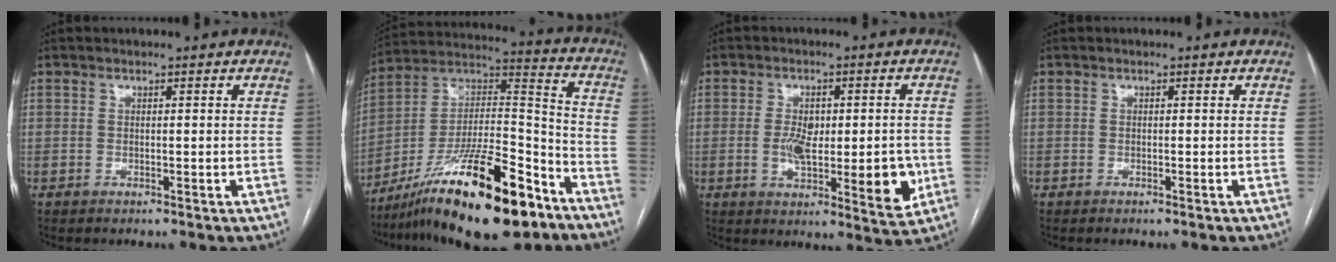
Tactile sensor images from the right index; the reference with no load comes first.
{"total": 24.3, "force": [-15.8, 5.1, 17.8], "torque": [-0.285, 0.007, -0.262]}
{"total": 12.0, "force": [-1.4, 4.4, 11.1], "torque": [-0.163, -0.005, -0.012]}
{"total": 0.0}